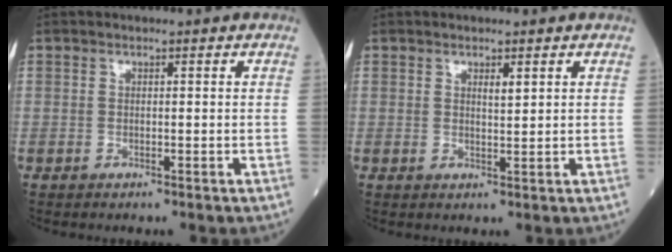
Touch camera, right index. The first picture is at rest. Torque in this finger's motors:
{"motor_torque": [0.00, 0.01, 0.00, 0.03]}